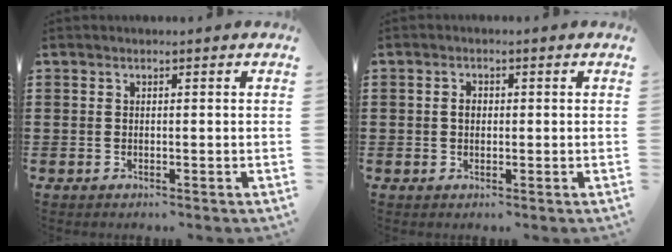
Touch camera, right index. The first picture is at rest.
{"total": 1.6, "force": [0.1, 1.2, 1.2], "torque": [-0.025, 0.006, 0.001]}